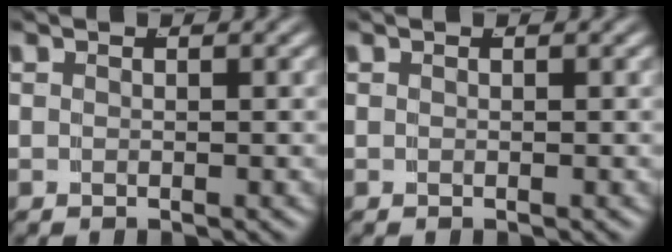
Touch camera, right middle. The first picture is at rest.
{"total": 0.0}